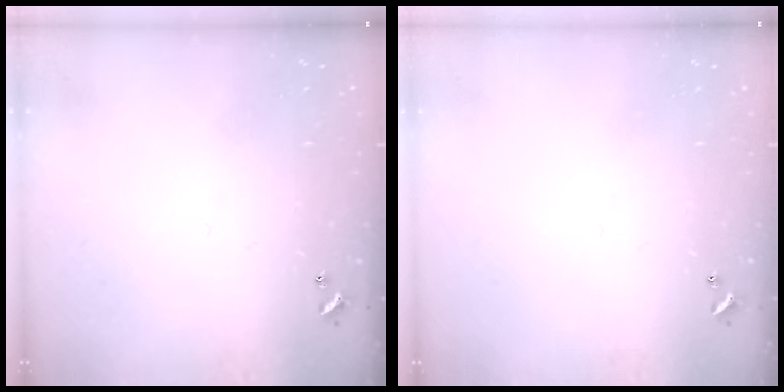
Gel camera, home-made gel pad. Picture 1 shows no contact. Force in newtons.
{"total": 0.0}